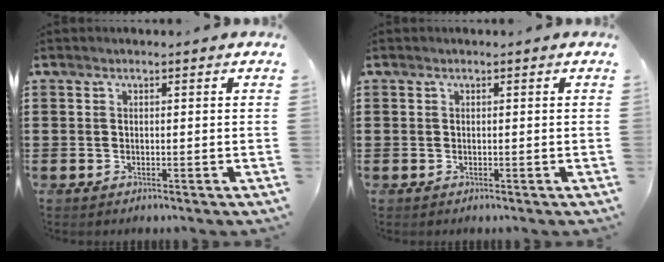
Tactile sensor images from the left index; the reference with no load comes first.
{"total": 0.0}